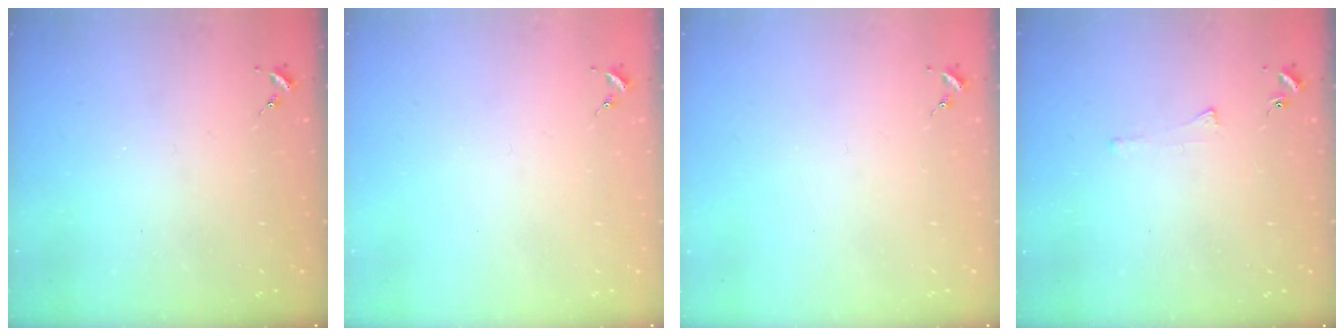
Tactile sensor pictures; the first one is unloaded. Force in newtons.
{"total": 0.0}
{"total": 0.0}
{"total": 3.5, "press": 3.4, "slide": 0.5}